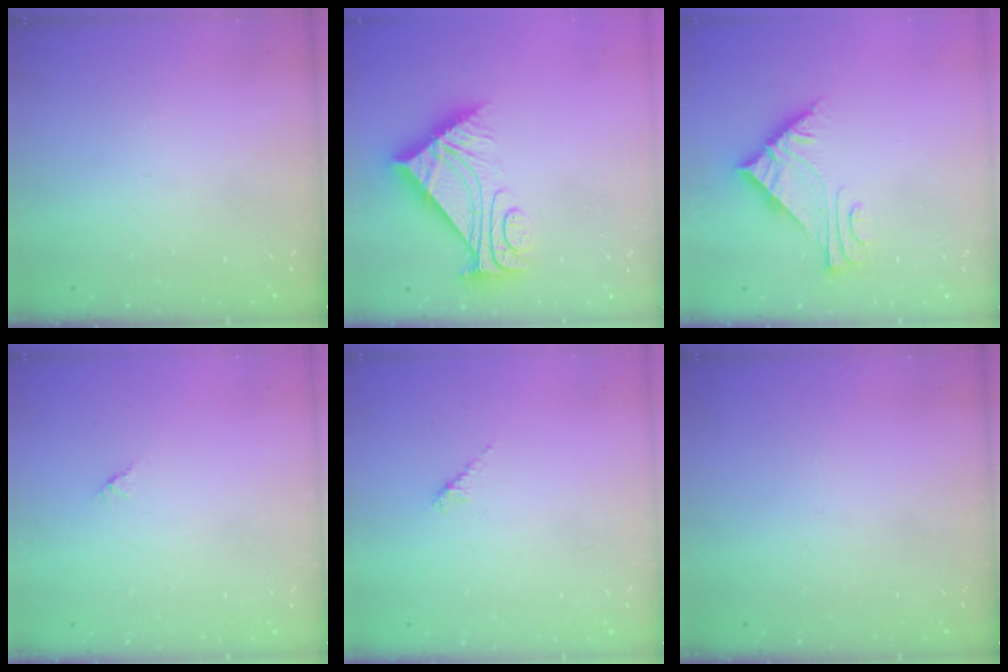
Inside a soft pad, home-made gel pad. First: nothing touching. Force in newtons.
{"total": 10.5, "press": 10.5, "slide": 0.5}
{"total": 7.3, "press": 7.3, "slide": 0.5}
{"total": 1.2, "press": 1.2, "slide": 0.3}
{"total": 2.6, "press": 2.4, "slide": 0.7}
{"total": 0.0}